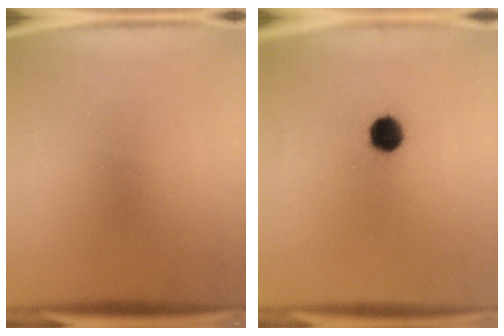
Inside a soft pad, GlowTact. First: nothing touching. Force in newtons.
{"total": 5.2}